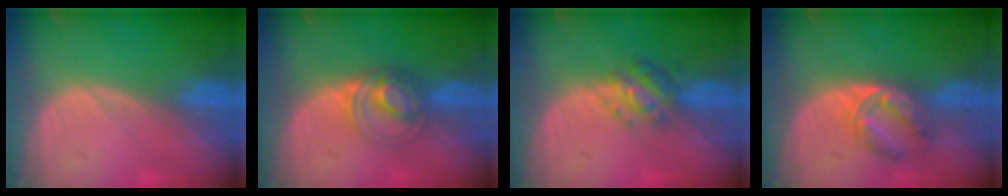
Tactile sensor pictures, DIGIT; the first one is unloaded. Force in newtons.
{"total": 5.9, "press": 5.4, "slide": 2.4}
{"total": 4.9, "press": 4.5, "slide": 1.9}
{"total": 5.9, "press": 5.5, "slide": 2.0}